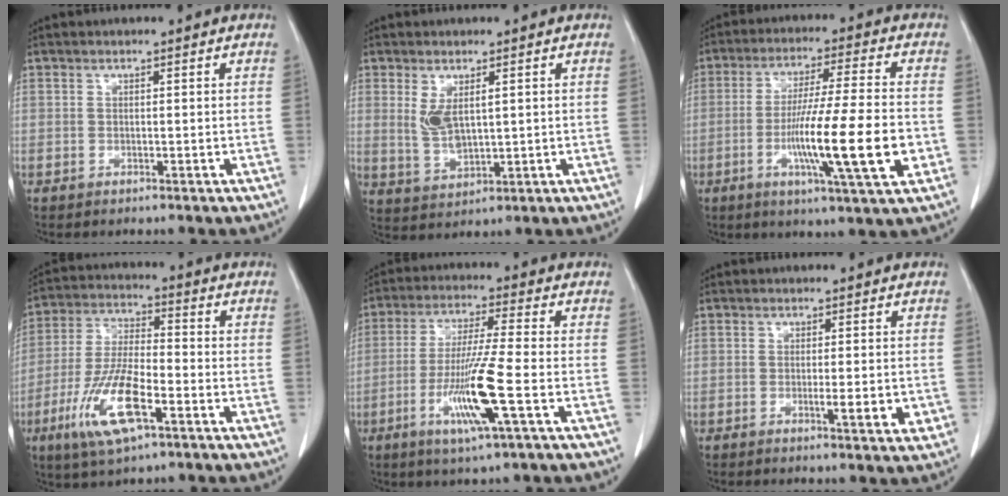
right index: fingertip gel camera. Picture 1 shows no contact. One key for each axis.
{"total": 4.8, "fx": 1.4, "fy": 1.8, "fz": 4.2, "tx": -0.087, "ty": -0.003, "tz": 0.040}
{"total": 15.2, "fx": -3.6, "fy": 0.2, "fz": 14.8, "tx": -0.256, "ty": -0.016, "tz": -0.062}
{"total": 12.5, "fx": -5.4, "fy": 3.3, "fz": 10.8, "tx": -0.225, "ty": -0.013, "tz": -0.101}
{"total": 11.4, "fx": -3.7, "fy": -0.5, "fz": 10.7, "tx": -0.213, "ty": -0.017, "tz": -0.070}
{"total": 3.9, "fx": -0.9, "fy": 0.7, "fz": 3.7, "tx": -0.053, "ty": -0.005, "tz": -0.008}